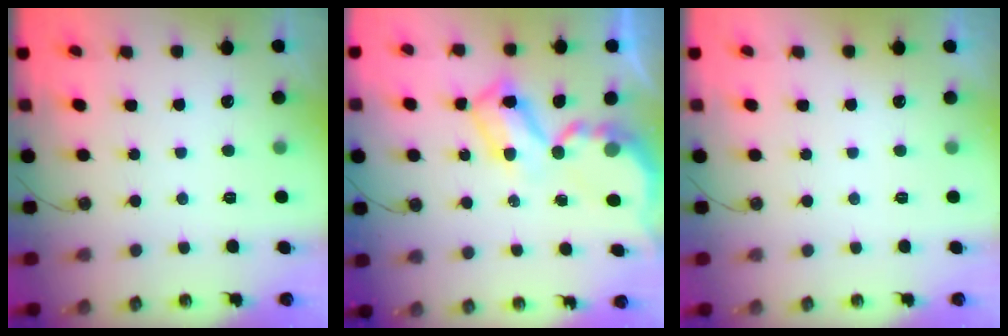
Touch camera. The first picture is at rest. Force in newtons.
{"total": 8.2, "press": 8.2, "slide": 0.7}
{"total": 0.0}